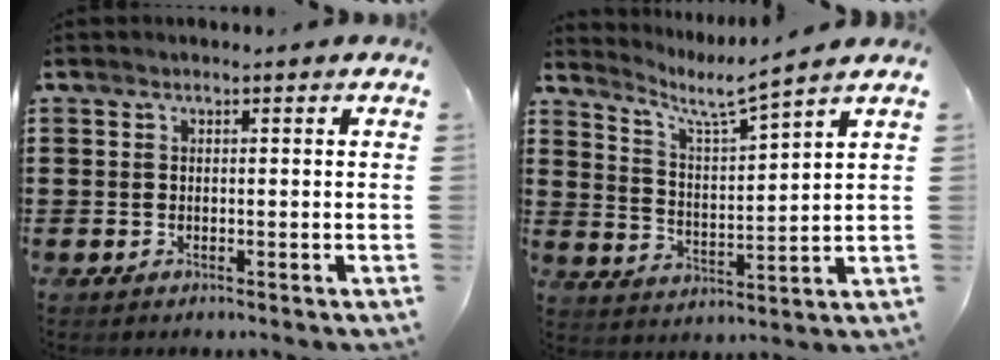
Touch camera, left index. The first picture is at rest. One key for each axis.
{"total": 5.6, "fx": 4.7, "fy": -0.4, "fz": 3.0, "tx": -0.080, "ty": -0.032, "tz": 0.073}